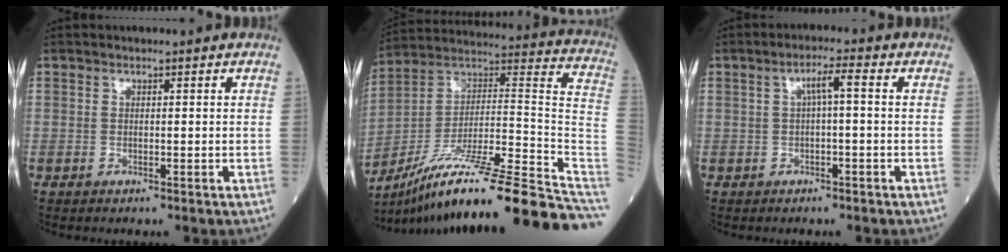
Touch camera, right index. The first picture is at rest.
{"total": 30.5, "force": [-23.4, 0.1, 19.6], "torque": [-0.195, 0.017, -0.360]}
{"total": 3.1, "force": [0.3, 0.2, 3.1], "torque": [-0.053, 0.012, 0.006]}